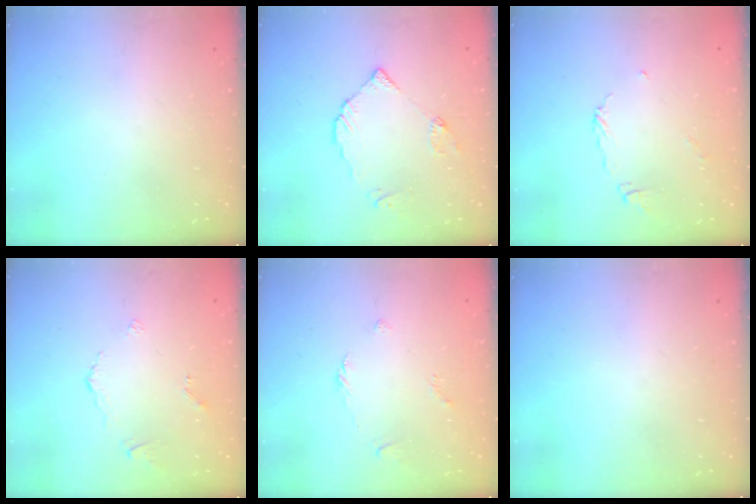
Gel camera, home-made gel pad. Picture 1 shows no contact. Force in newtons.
{"total": 5.2, "press": 5.2, "slide": 0.2}
{"total": 6.3, "press": 6.3, "slide": 0.3}
{"total": 2.6, "press": 2.6, "slide": 0.6}
{"total": 2.8, "press": 2.7, "slide": 0.7}
{"total": 0.0}